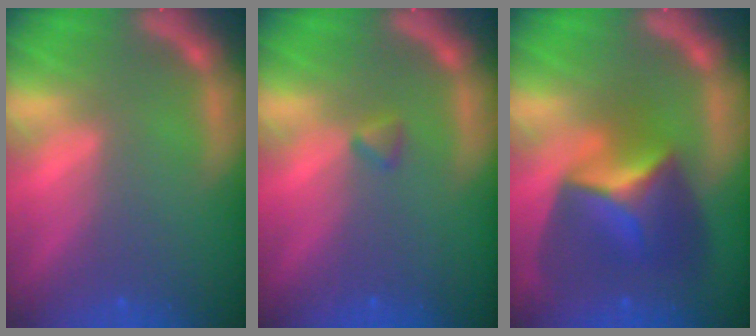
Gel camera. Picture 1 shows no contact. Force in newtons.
{"total": 0.9}
{"total": 7.9}